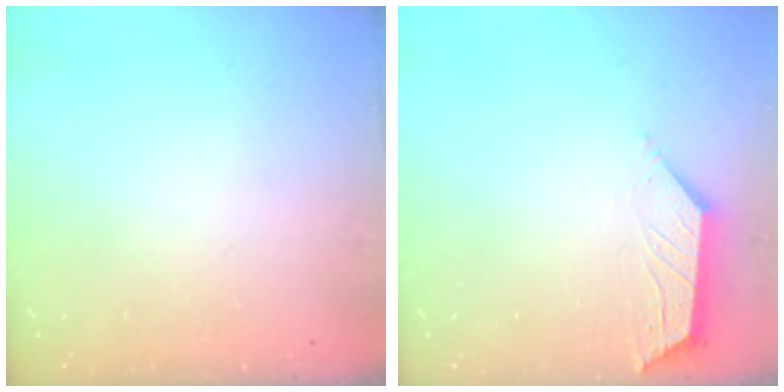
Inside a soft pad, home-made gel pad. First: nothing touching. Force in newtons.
{"total": 3.2, "press": 3.2, "slide": 0.6}